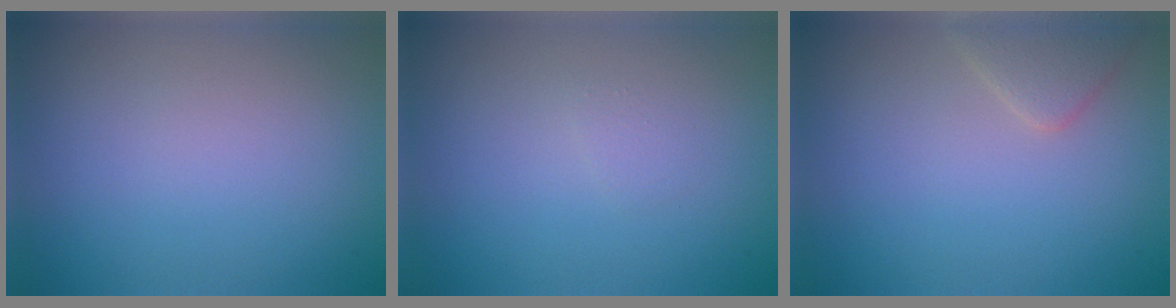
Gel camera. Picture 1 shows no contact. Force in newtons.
{"total": 0.6, "press": 0.6, "slide": 0.0}
{"total": 1.9, "press": 1.9, "slide": 0.1}